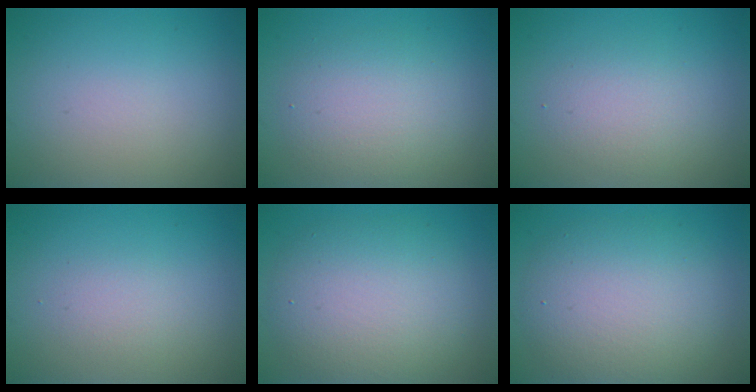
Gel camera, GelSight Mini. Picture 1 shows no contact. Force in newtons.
{"total": 4.1, "press": 4.1, "slide": 0.2}
{"total": 2.3, "press": 2.3, "slide": 0.1}
{"total": 1.5, "press": 1.4, "slide": 0.1}
{"total": 6.9, "press": 6.9, "slide": 0.3}
{"total": 6.9, "press": 6.9, "slide": 0.1}